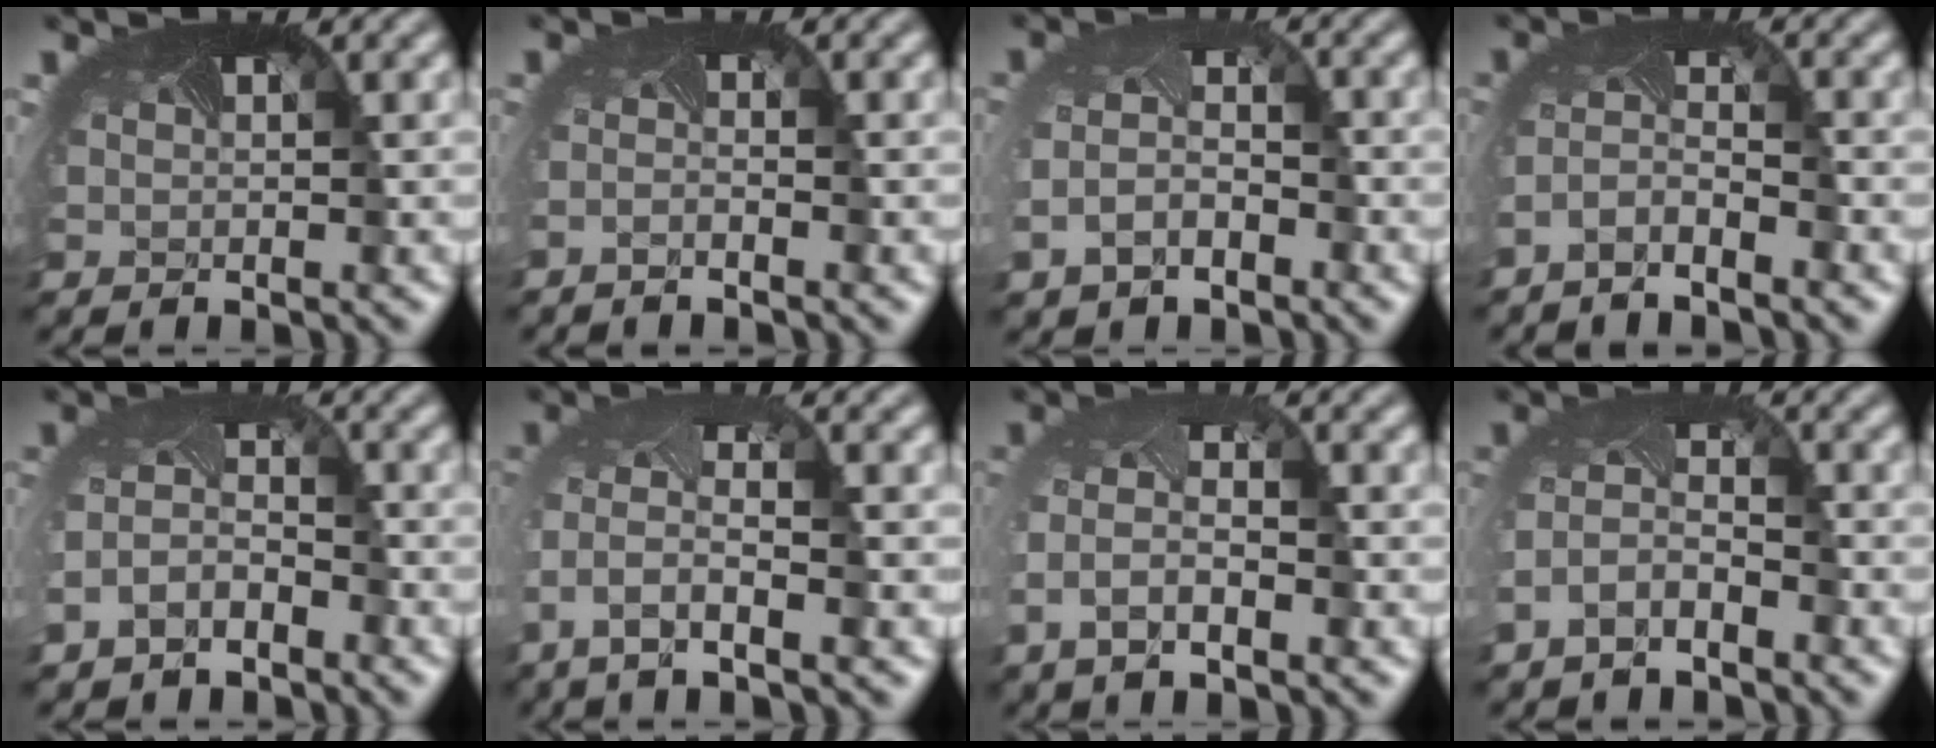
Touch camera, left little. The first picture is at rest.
{"total": 1.2, "force": [-1.1, -0.3, 0.1], "torque": [-0.004, -0.009, -0.022]}
{"total": 3.6, "force": [-1.8, 2.2, 2.2], "torque": [-0.054, -0.012, -0.035]}
{"total": 2.4, "force": [-2.2, 0.0, 1.0], "torque": [-0.029, -0.003, -0.048]}
{"total": 3.1, "force": [-2.2, 1.8, 1.3], "torque": [-0.034, -0.007, -0.048]}
{"total": 5.9, "force": [-2.8, 2.1, 4.7], "torque": [-0.115, -0.014, -0.050]}
{"total": 4.3, "force": [-1.6, 1.9, 3.6], "torque": [-0.080, -0.006, -0.031]}
{"total": 3.1, "force": [-2.3, 1.3, 1.5], "torque": [-0.039, -0.006, -0.050]}